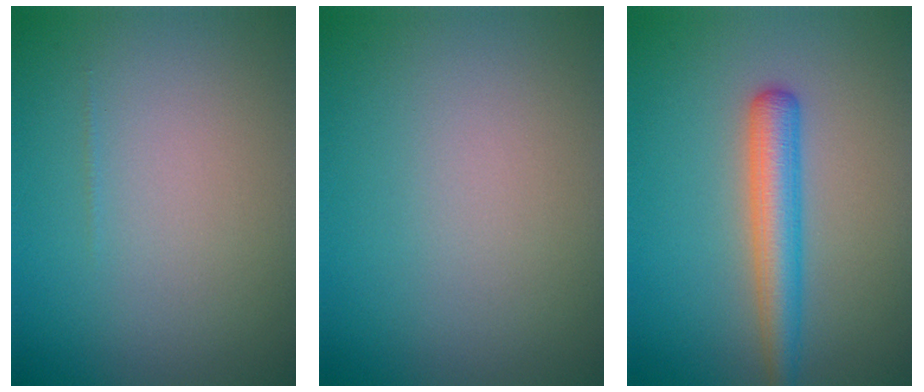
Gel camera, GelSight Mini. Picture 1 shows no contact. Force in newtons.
{"total": 0.0}
{"total": 3.8, "press": 3.8, "slide": 0.0}